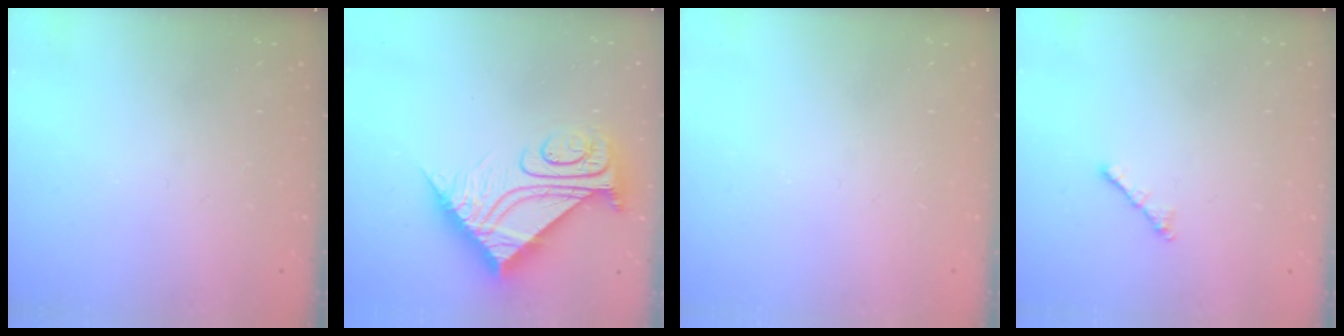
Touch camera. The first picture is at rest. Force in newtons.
{"total": 13.0, "press": 13.0, "slide": 1.0}
{"total": 0.0}
{"total": 2.1, "press": 2.0, "slide": 0.6}